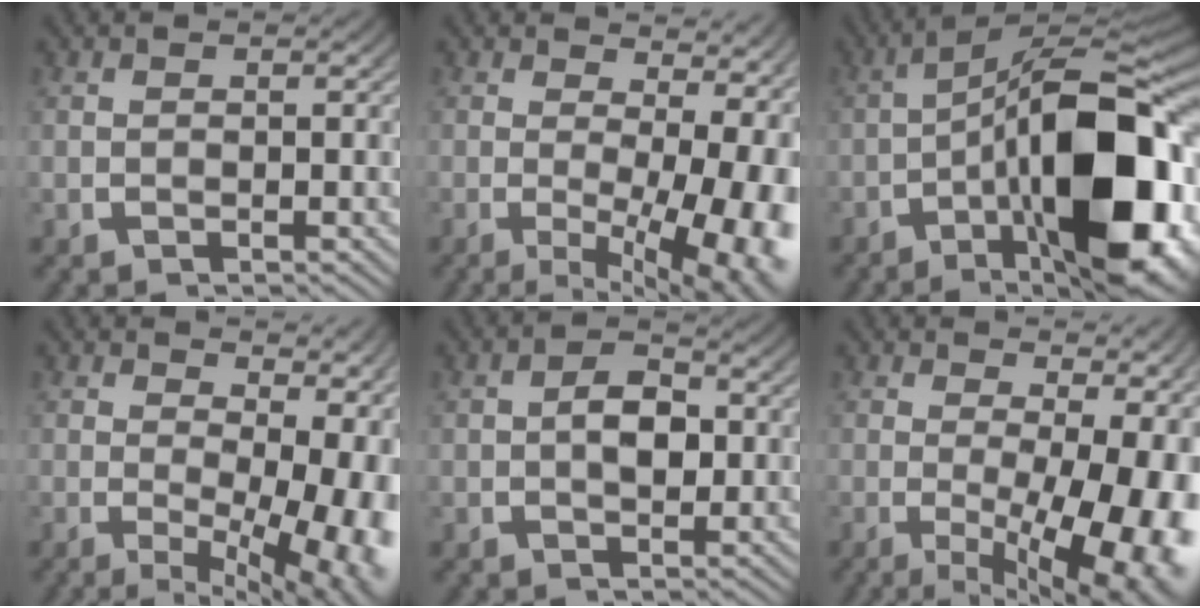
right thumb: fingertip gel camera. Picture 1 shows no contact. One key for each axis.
{"total": 10.3, "fx": -1.5, "fy": 5.1, "fz": 8.8, "tx": -0.125, "ty": -0.040, "tz": -0.006}
{"total": 19.0, "fx": -4.5, "fy": 8.7, "fz": 16.2, "tx": -0.251, "ty": -0.036, "tz": -0.058}
{"total": 10.4, "fx": -1.3, "fy": 5.5, "fz": 8.8, "tx": -0.131, "ty": -0.036, "tz": -0.002}
{"total": 3.3, "fx": -0.6, "fy": 2.0, "fz": 2.6, "tx": -0.048, "ty": -0.006, "tz": -0.006}
{"total": 12.6, "fx": -2.4, "fy": 6.4, "fz": 10.5, "tx": -0.148, "ty": -0.046, "tz": -0.014}